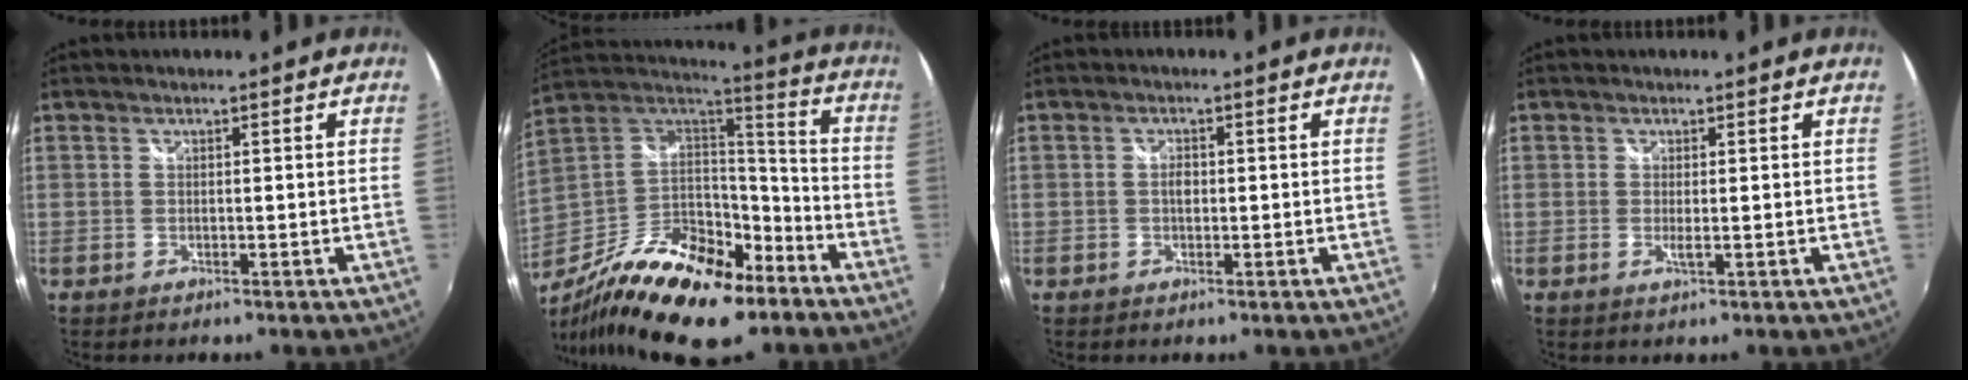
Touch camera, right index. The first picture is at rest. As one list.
[{"total": 29.4, "force": [-17.8, 12.8, 19.6], "torque": [-0.378, -0.024, -0.292]}, {"total": 1.5, "force": [-0.1, 0.9, 1.2], "torque": [-0.023, 0.004, -0.003]}, {"total": 1.4, "force": [-0.1, 0.0, 1.4], "torque": [-0.027, -0.004, -0.004]}]